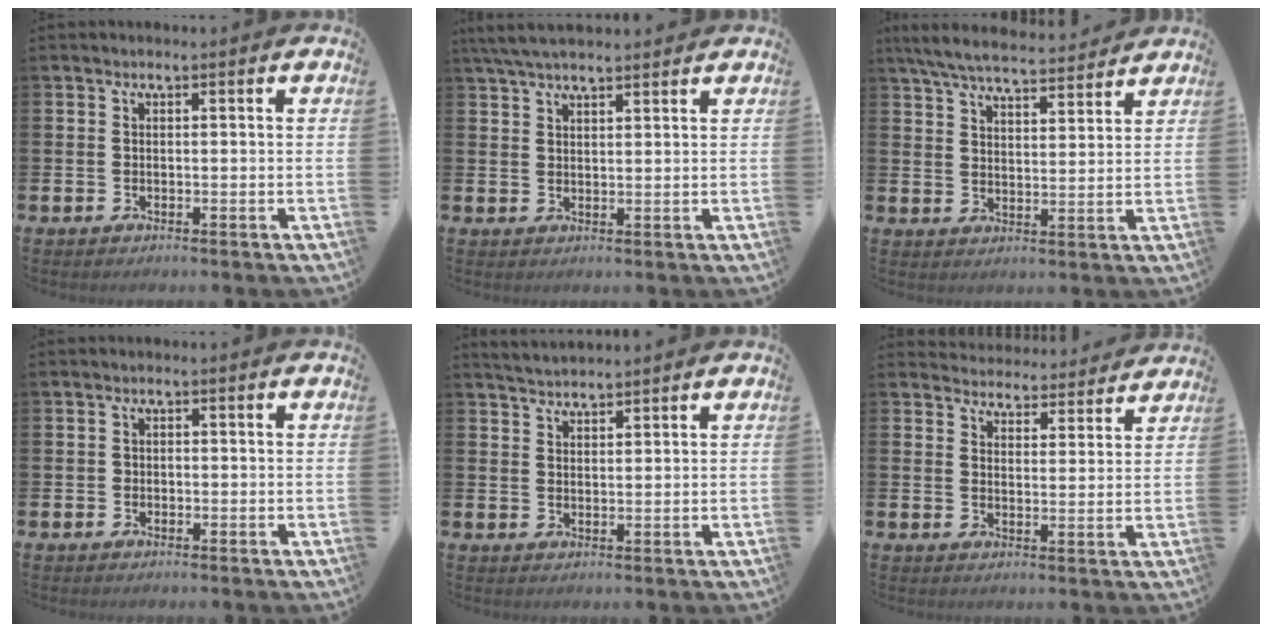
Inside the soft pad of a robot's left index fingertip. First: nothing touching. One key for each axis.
{"total": 4.6, "fx": 4.1, "fy": 0.8, "fz": 1.7, "tx": -0.041, "ty": -0.007, "tz": 0.077}
{"total": 6.8, "fx": 6.4, "fy": 0.9, "fz": 1.8, "tx": -0.053, "ty": -0.035, "tz": 0.115}
{"total": 0.8, "fx": -0.2, "fy": 0.7, "fz": 0.2, "tx": -0.002, "ty": 0.004, "tz": -0.007}
{"total": 3.2, "fx": 3.1, "fy": 0.2, "fz": 0.2, "tx": -0.008, "ty": -0.010, "tz": 0.058}
{"total": 4.3, "fx": 4.2, "fy": 0.8, "fz": -0.4, "tx": -0.008, "ty": -0.035, "tz": 0.074}